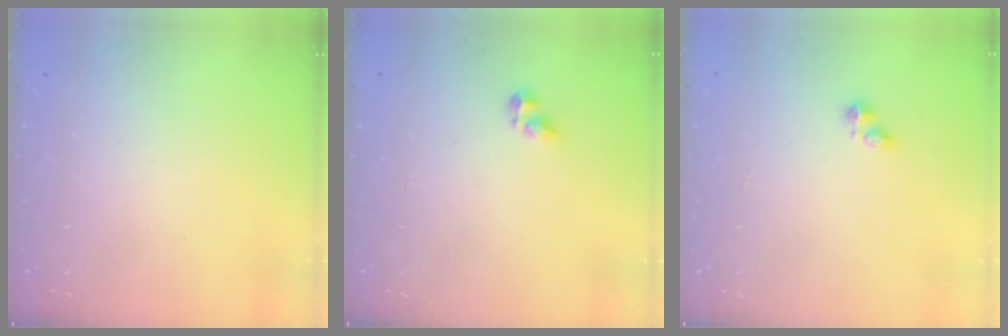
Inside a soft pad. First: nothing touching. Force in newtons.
{"total": 5.5, "press": 5.5, "slide": 0.6}
{"total": 2.5, "press": 2.5, "slide": 0.4}